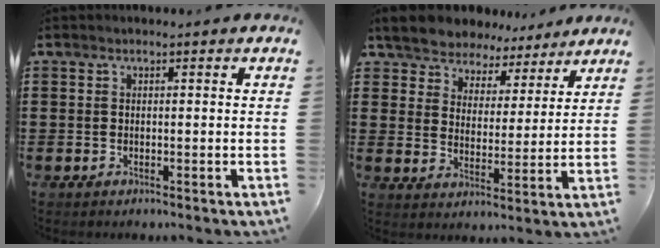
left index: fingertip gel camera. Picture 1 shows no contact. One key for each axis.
{"total": 6.2, "fx": 5.9, "fy": 1.9, "fz": 0.0, "tx": -0.037, "ty": -0.033, "tz": 0.105}